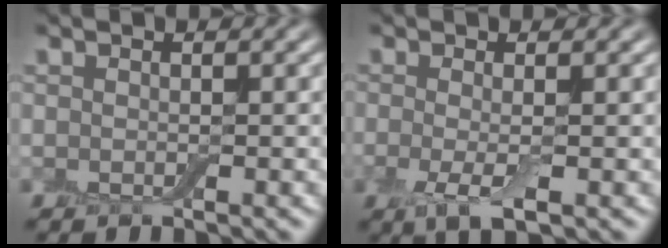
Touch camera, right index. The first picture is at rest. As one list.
[{"total": 2.7, "force": [-0.5, 0.8, 2.6], "torque": [-0.053, -0.011, -0.012]}]